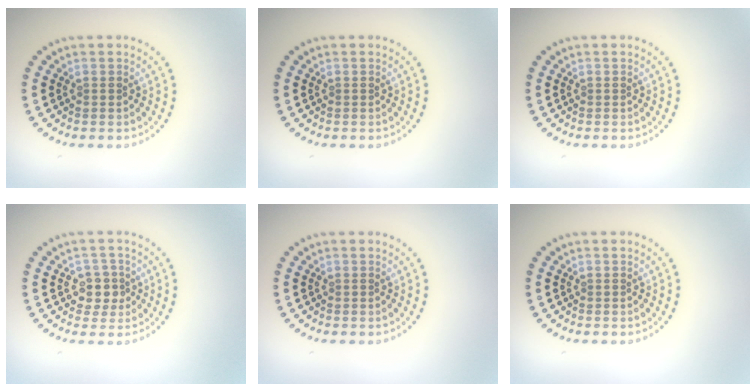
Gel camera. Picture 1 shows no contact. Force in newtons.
{"total": 0.0}
{"total": 0.0}
{"total": 2.3, "press": 2.0, "slide": 1.1}
{"total": 0.0}
{"total": 0.0}